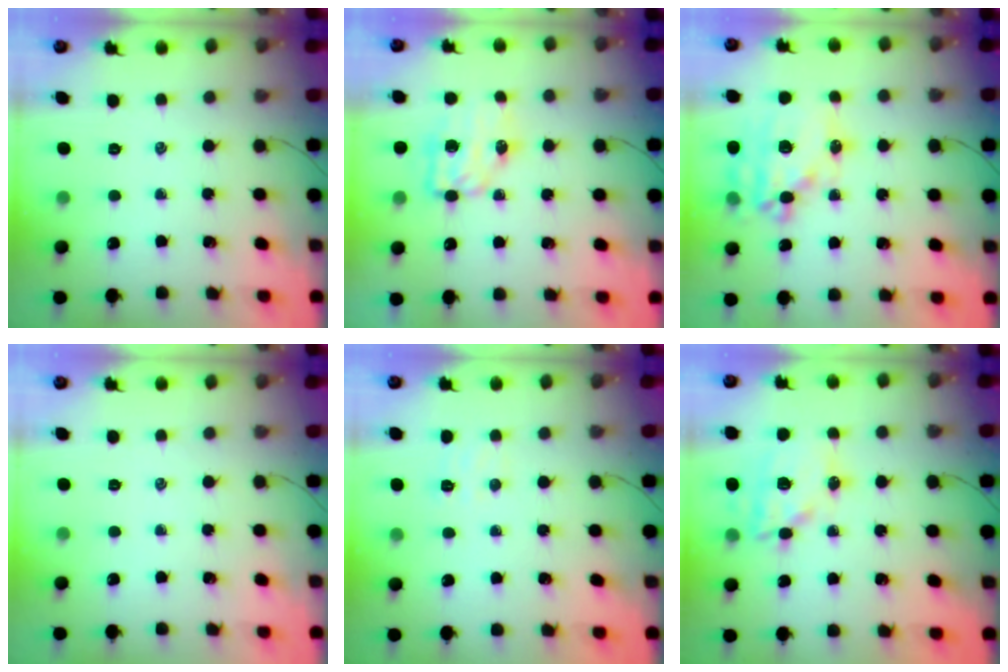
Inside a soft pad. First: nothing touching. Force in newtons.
{"total": 8.0, "press": 7.9, "slide": 0.8}
{"total": 19.8, "press": 19.4, "slide": 4.0}
{"total": 0.0}
{"total": 5.2, "press": 5.0, "slide": 1.2}
{"total": 13.5, "press": 13.4, "slide": 2.2}